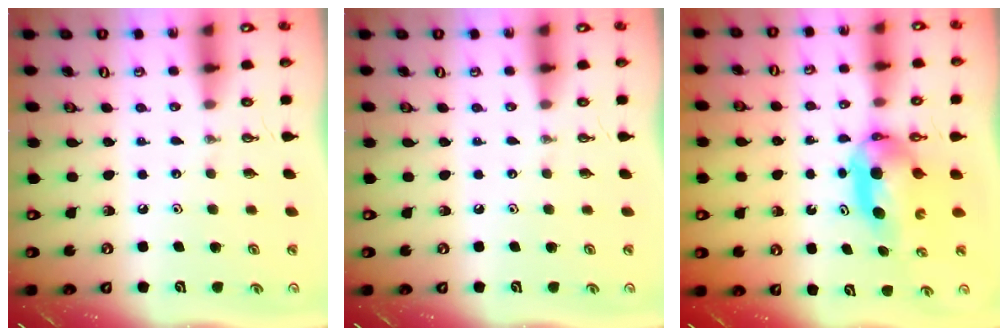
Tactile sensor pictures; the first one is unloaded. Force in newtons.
{"total": 0.0}
{"total": 9.3, "press": 5.2, "slide": 7.7}